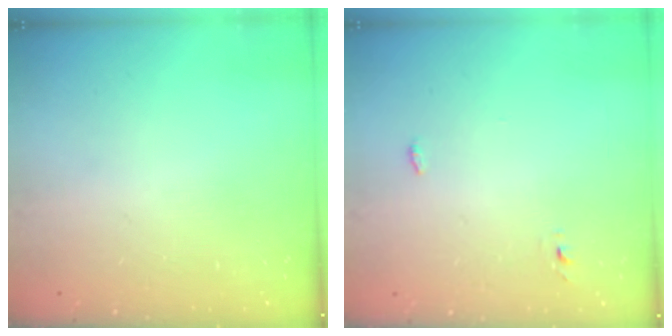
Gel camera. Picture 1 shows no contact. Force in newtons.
{"total": 2.8, "press": 2.6, "slide": 0.9}